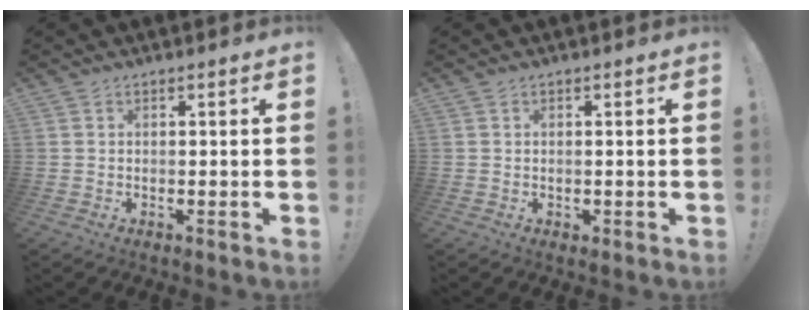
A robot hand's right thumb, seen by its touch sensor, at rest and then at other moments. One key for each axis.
{"total": 0.7, "fx": 0.1, "fy": 0.7, "fz": 0.1, "tx": 0.003, "ty": 0.001, "tz": 0.001}